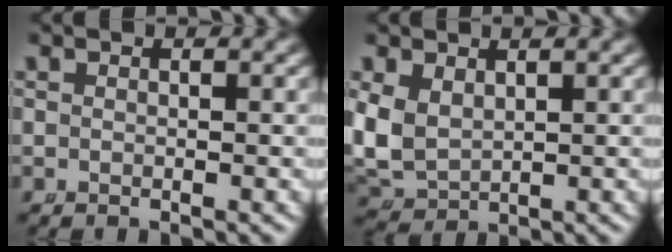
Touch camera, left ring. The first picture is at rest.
{"total": 6.5, "force": [0.1, 5.8, 2.9], "torque": [-0.115, -0.034, 0.020]}